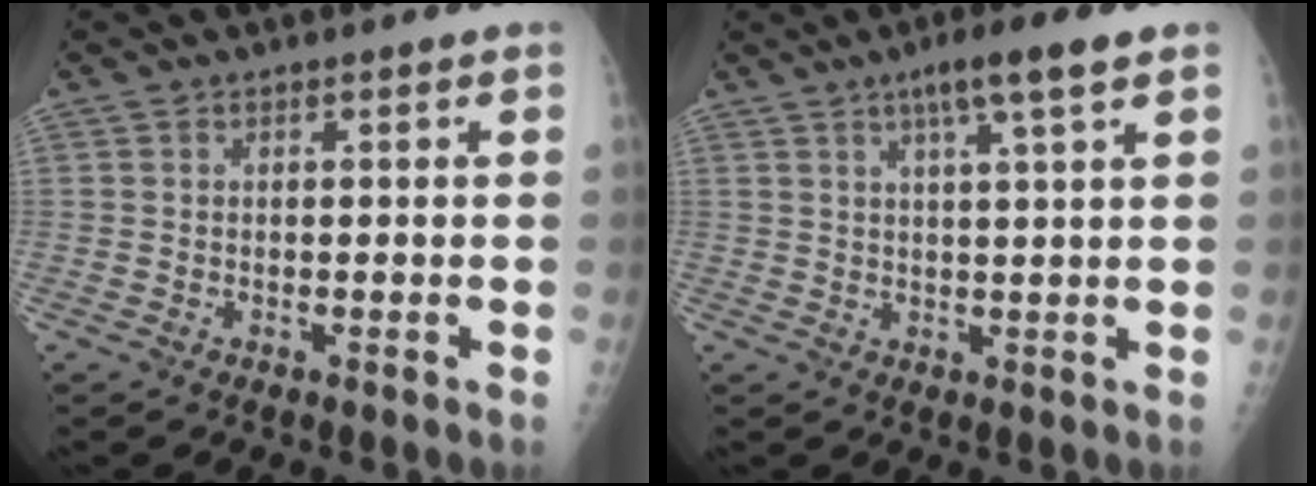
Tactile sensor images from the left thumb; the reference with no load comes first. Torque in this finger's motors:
{"motor_torque": [0.32, -0.08, 0.87, -0.24, -0.04]}